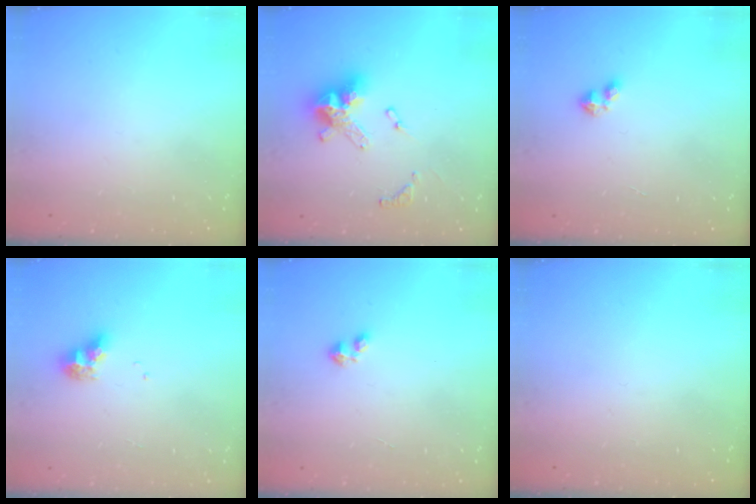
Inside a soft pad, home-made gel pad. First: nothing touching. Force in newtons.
{"total": 13.1, "press": 13.0, "slide": 1.4}
{"total": 2.4, "press": 2.4, "slide": 0.4}
{"total": 7.7, "press": 7.7, "slide": 0.6}
{"total": 1.8, "press": 1.8, "slide": 0.4}
{"total": 0.0}